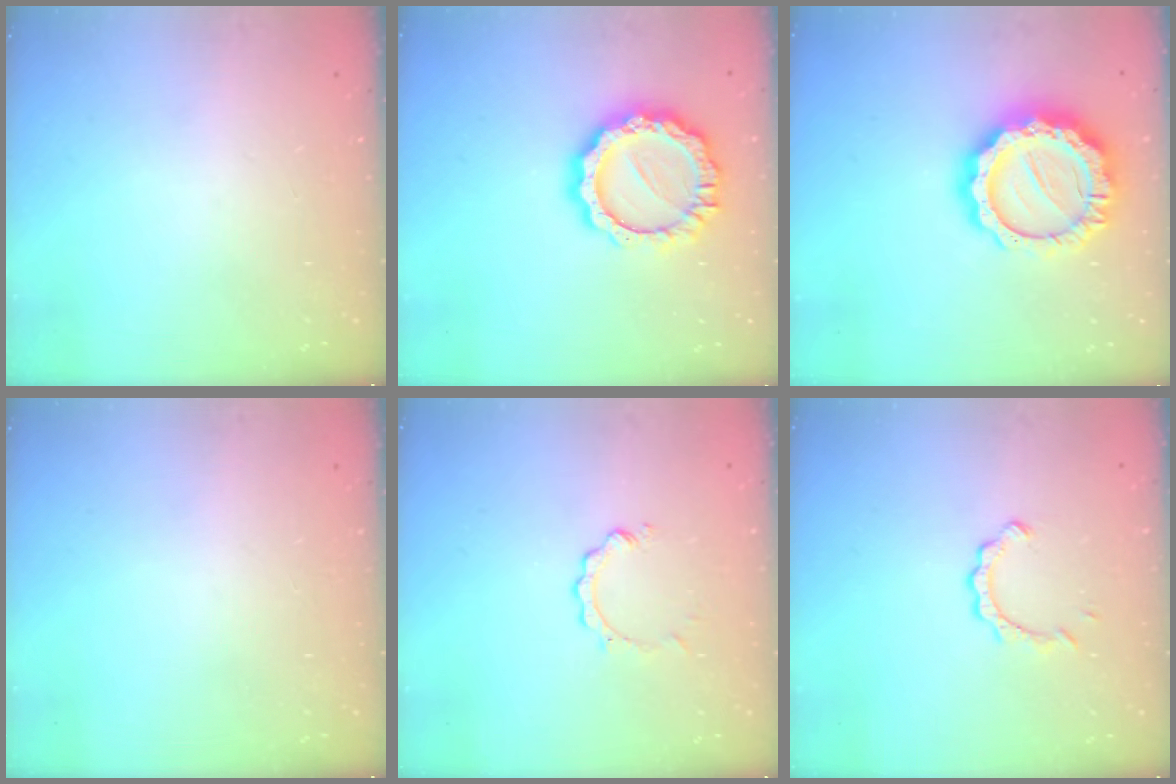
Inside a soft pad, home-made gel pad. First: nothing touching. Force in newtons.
{"total": 14.2, "press": 14.1, "slide": 1.1}
{"total": 19.1, "press": 19.1, "slide": 1.4}
{"total": 0.0}
{"total": 2.1, "press": 2.1, "slide": 0.2}
{"total": 4.3, "press": 4.3, "slide": 0.4}